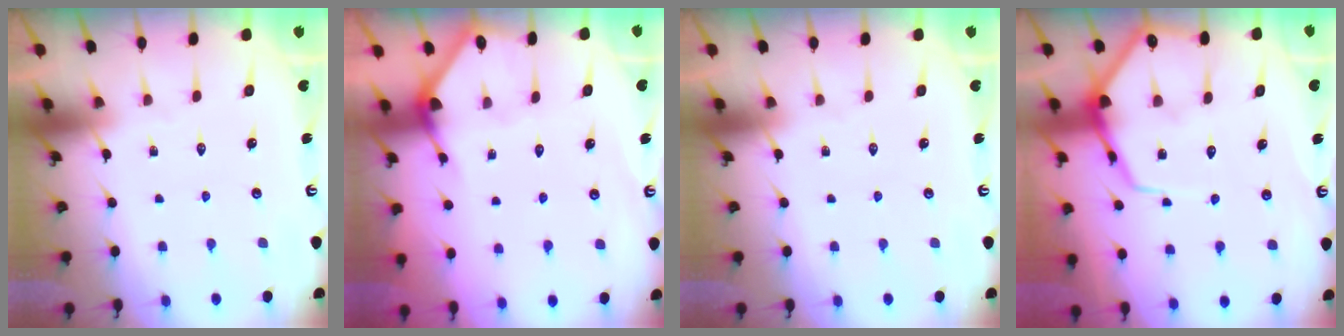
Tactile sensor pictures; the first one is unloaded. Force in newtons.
{"total": 2.7, "press": 2.7, "slide": 0.1}
{"total": 0.0}
{"total": 9.5, "press": 9.5, "slide": 0.9}